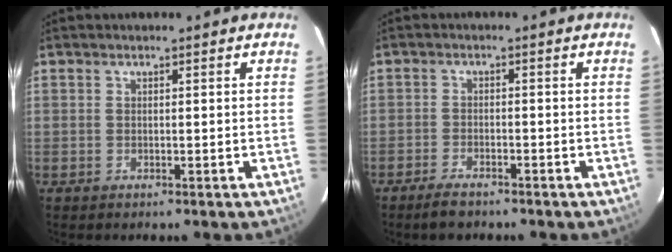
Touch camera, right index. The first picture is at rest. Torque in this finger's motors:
{"motor_torque": [0.31, -0.28, -0.12, -0.03]}